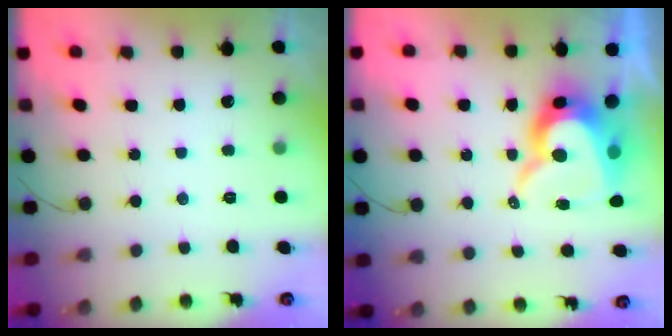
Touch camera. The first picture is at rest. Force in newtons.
{"total": 14.5, "press": 14.4, "slide": 0.9}